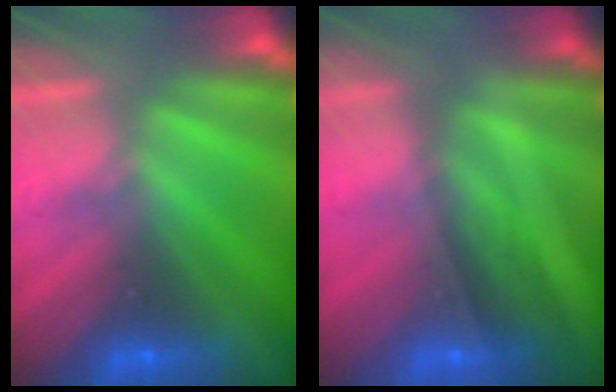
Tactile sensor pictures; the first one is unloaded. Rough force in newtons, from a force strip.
{"total": 2.1}